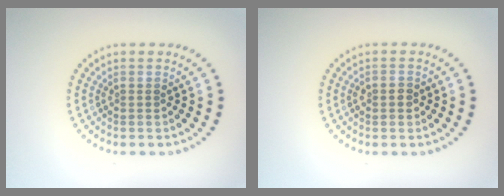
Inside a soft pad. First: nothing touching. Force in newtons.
{"total": 1.4, "press": 1.3, "slide": 0.4}